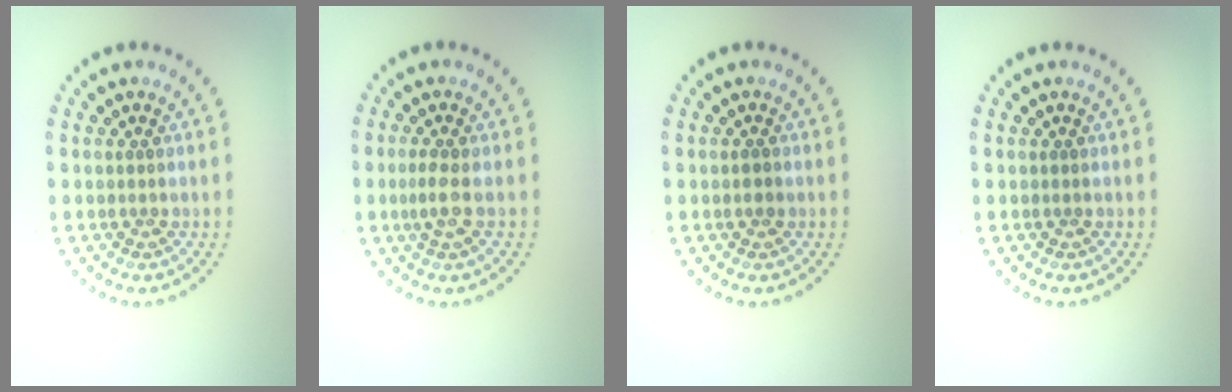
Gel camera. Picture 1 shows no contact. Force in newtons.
{"total": 1.4, "press": 1.1, "slide": 0.9}
{"total": 0.7, "press": 0.7, "slide": 0.0}
{"total": 0.0}